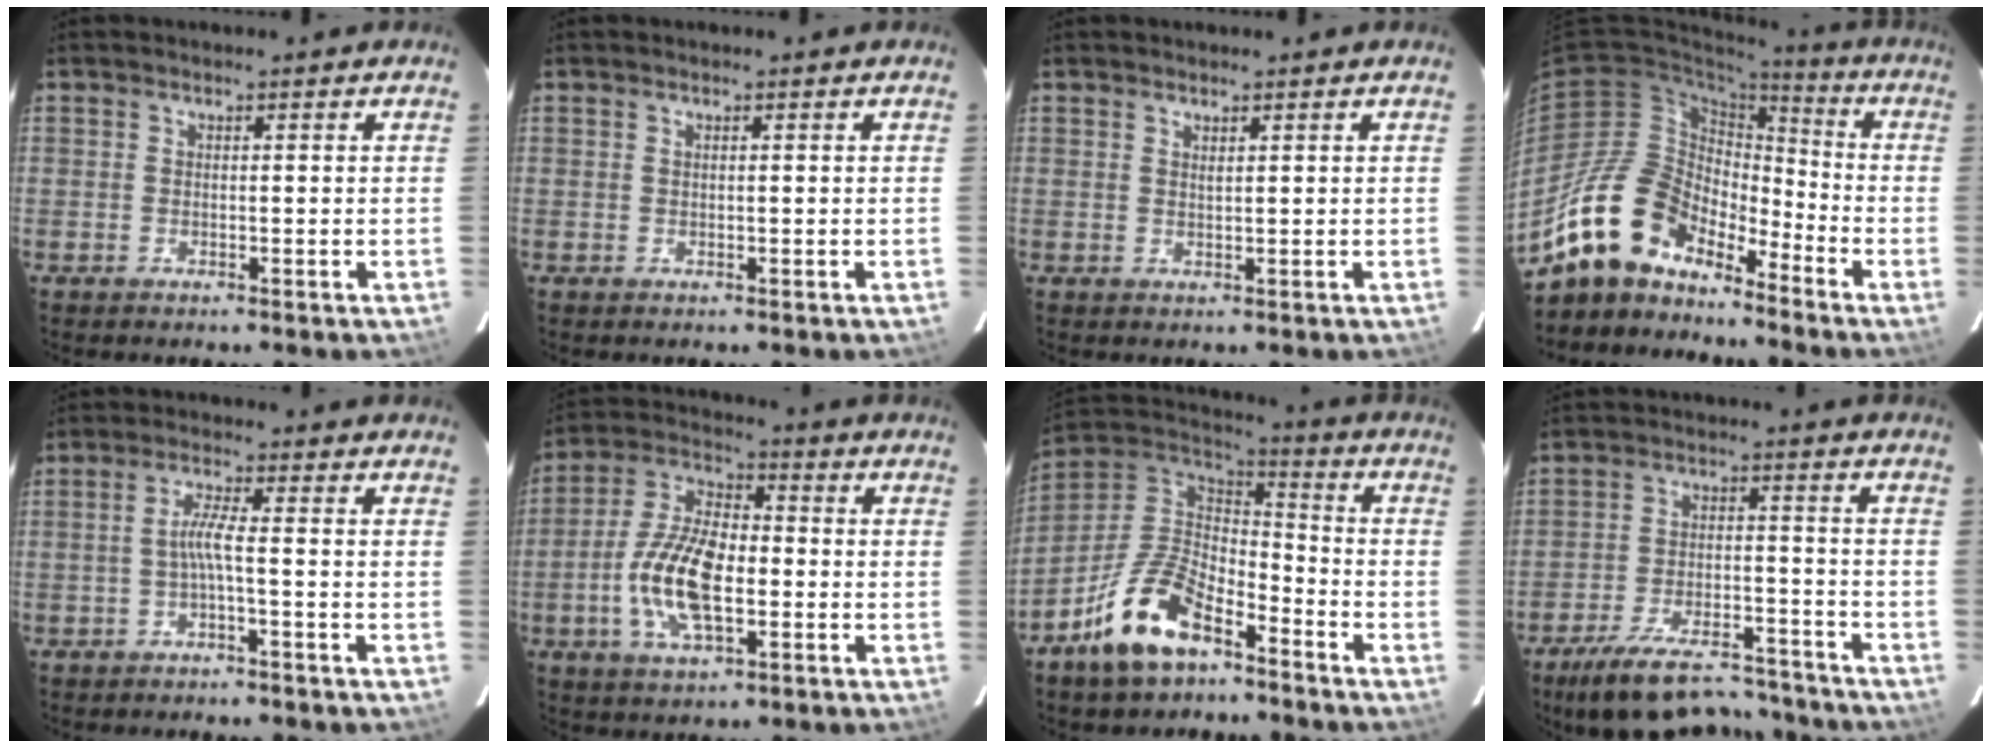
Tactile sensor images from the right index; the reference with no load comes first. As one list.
[{"total": 0.0}, {"total": 0.9, "force": [0.8, 0.1, 0.4], "torque": [-0.007, 0.000, 0.014]}, {"total": 14.9, "force": [-12.0, 6.8, 5.8], "torque": [-0.108, 0.014, -0.227]}, {"total": 3.0, "force": [-1.2, -0.4, 2.7], "torque": [-0.057, 0.003, -0.021]}, {"total": 13.4, "force": [-3.1, 6.0, 11.6], "torque": [-0.244, 0.004, -0.060]}, {"total": 15.4, "force": [-9.7, 6.9, 9.8], "torque": [-0.211, 0.011, -0.182]}, {"total": 19.1, "force": [-16.2, 5.9, 8.1], "torque": [-0.163, -0.001, -0.234]}]